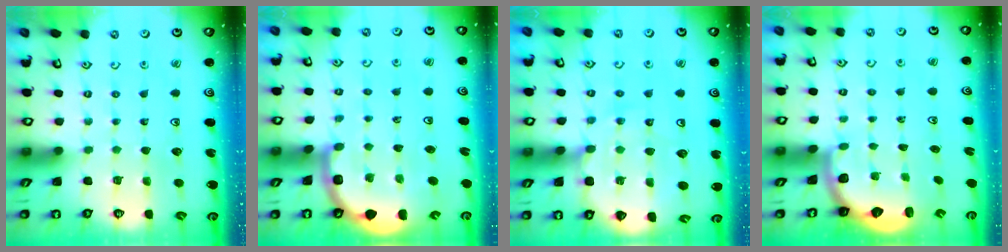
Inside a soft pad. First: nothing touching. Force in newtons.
{"total": 6.2, "press": 6.0, "slide": 1.5}
{"total": 10.1, "press": 10.1, "slide": 1.3}
{"total": 2.4, "press": 2.1, "slide": 1.3}